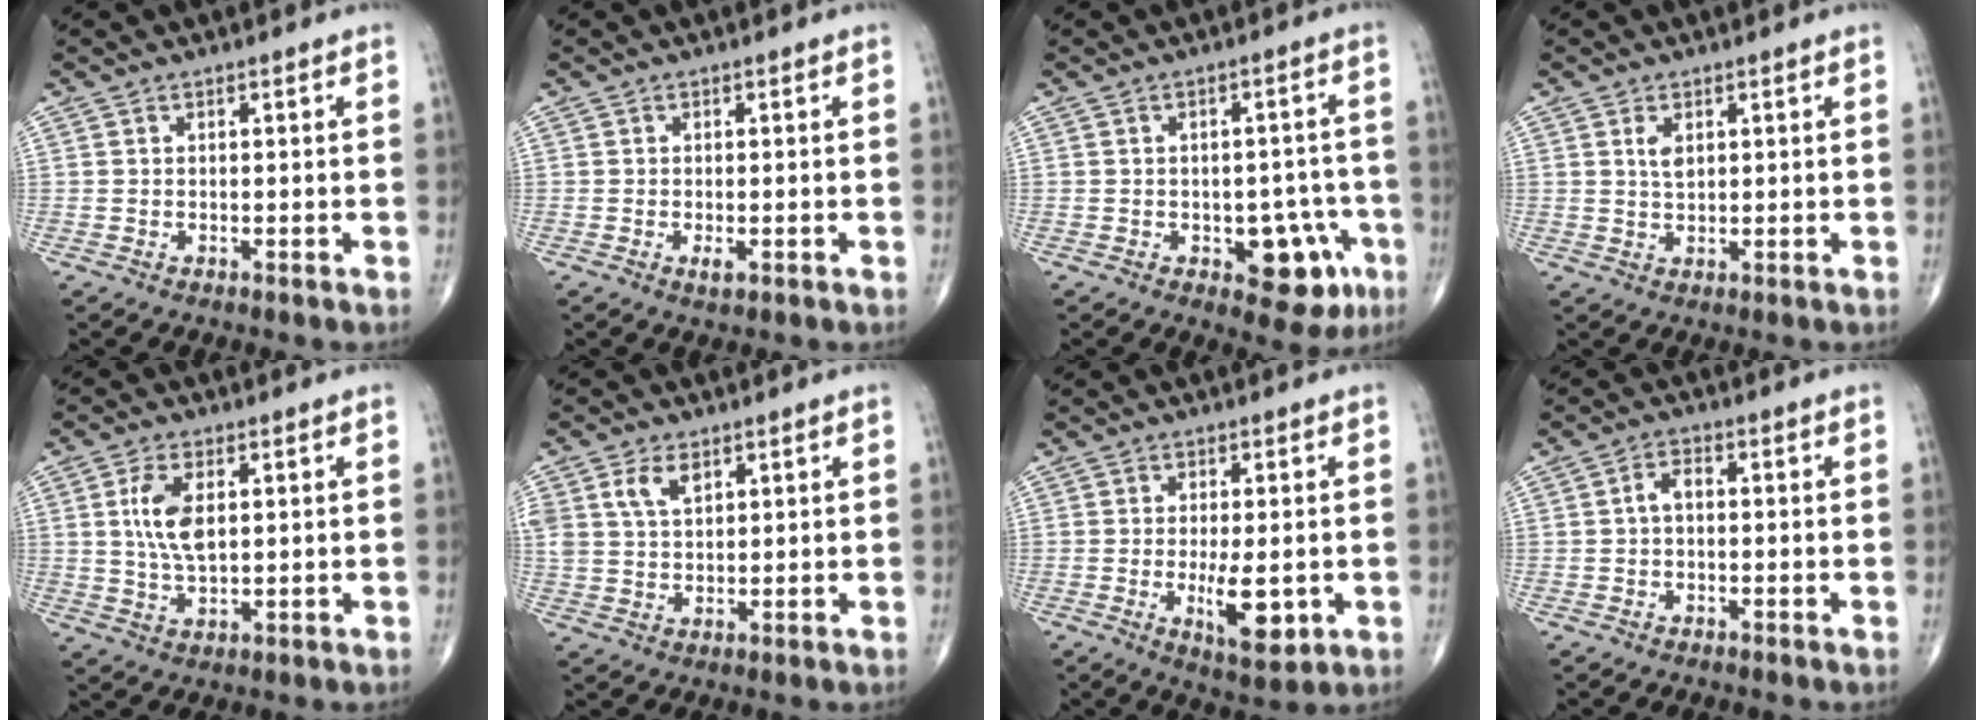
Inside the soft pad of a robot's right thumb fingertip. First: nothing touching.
{"total": 1.7, "force": [-0.6, 0.7, 1.4], "torque": [-0.025, -0.003, -0.008]}
{"total": 10.0, "force": [-3.9, 5.6, 7.3], "torque": [-0.050, 0.023, -0.041]}
{"total": 4.5, "force": [1.2, 2.2, 3.8], "torque": [-0.074, -0.005, 0.027]}
{"total": 7.6, "force": [1.7, 3.8, 6.4], "torque": [-0.129, -0.006, 0.036]}
{"total": 6.0, "force": [2.9, 3.5, 3.9], "torque": [-0.067, -0.008, 0.060]}
{"total": 7.8, "force": [-1.3, 2.8, 7.1], "torque": [-0.111, -0.017, -0.013]}
{"total": 2.6, "force": [-0.1, 1.5, 2.1], "torque": [-0.035, 0.013, -0.007]}